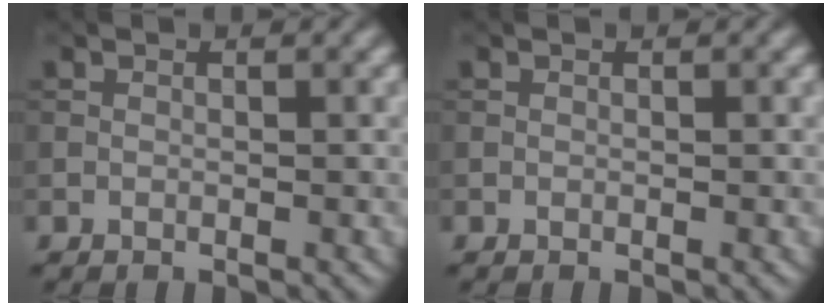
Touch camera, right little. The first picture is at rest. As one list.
[{"total": 0.0}]